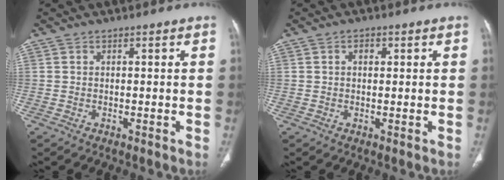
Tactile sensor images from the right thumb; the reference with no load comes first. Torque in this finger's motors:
{"motor_torque": [-0.06, -0.13, 0.14, -0.36, 0.06]}